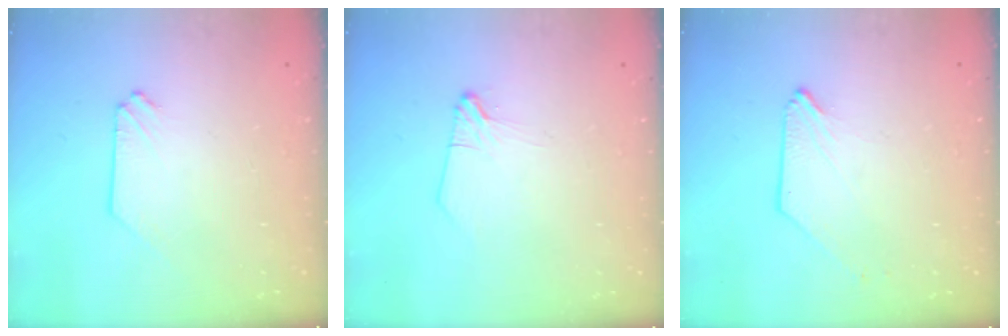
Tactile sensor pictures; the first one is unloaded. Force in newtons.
{"total": 2.0, "press": 2.0, "slide": 0.4}
{"total": 0.0}